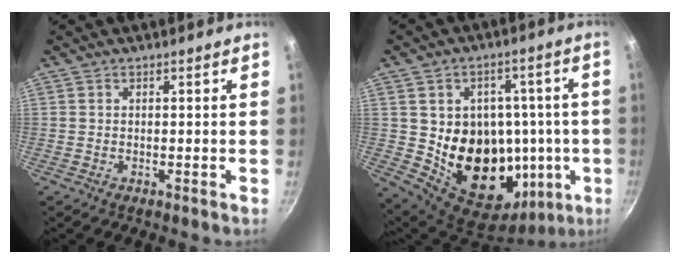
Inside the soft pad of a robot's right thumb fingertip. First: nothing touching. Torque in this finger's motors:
{"motor_torque": [-0.36, 1.85, 0.25, 0.05, 0.17]}